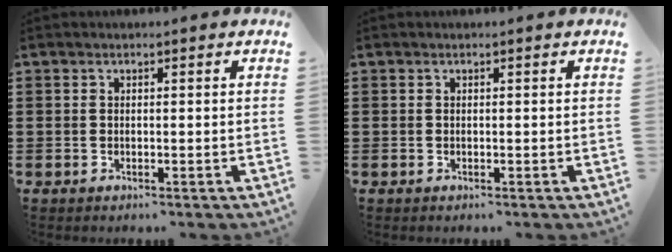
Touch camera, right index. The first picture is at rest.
{"total": 0.0}